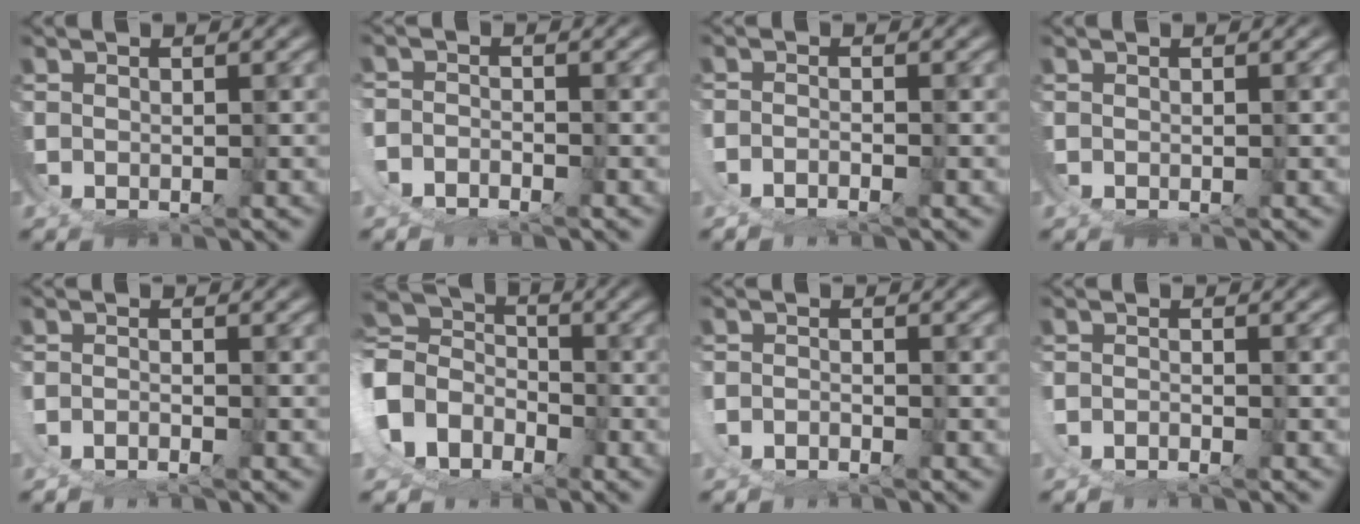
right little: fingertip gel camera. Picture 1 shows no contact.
{"total": 2.3, "force": [-2.0, 1.1, -0.3], "torque": [0.005, -0.002, -0.038]}
{"total": 1.9, "force": [-1.7, -0.2, 0.8], "torque": [-0.008, -0.008, -0.025]}
{"total": 0.0}
{"total": 2.2, "force": [-2.1, 0.2, 0.7], "torque": [-0.008, -0.008, -0.030]}
{"total": 9.9, "force": [0.6, 9.5, 2.9], "torque": [-0.118, -0.020, -0.006]}
{"total": 1.9, "force": [-1.9, 0.4, 0.0], "torque": [0.005, -0.004, -0.032]}
{"total": 1.9, "force": [-1.9, 0.1, 0.4], "torque": [-0.001, -0.005, -0.030]}